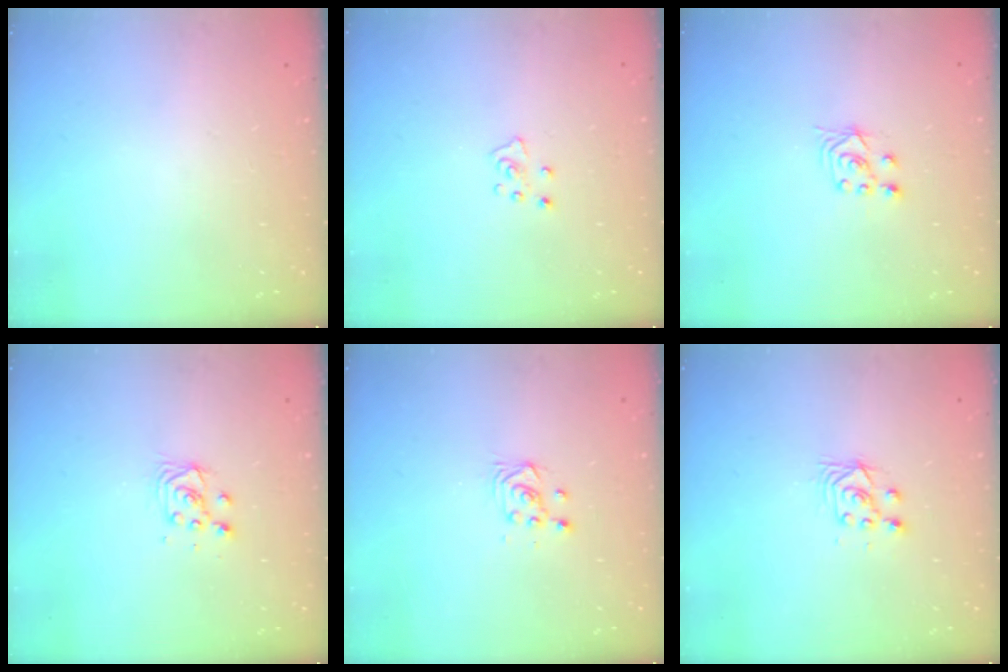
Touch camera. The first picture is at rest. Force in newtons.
{"total": 5.0, "press": 5.0, "slide": 0.3}
{"total": 3.0, "press": 2.8, "slide": 0.9}
{"total": 3.7, "press": 3.7, "slide": 0.3}
{"total": 4.1, "press": 4.0, "slide": 1.0}
{"total": 4.1, "press": 3.9, "slide": 1.3}